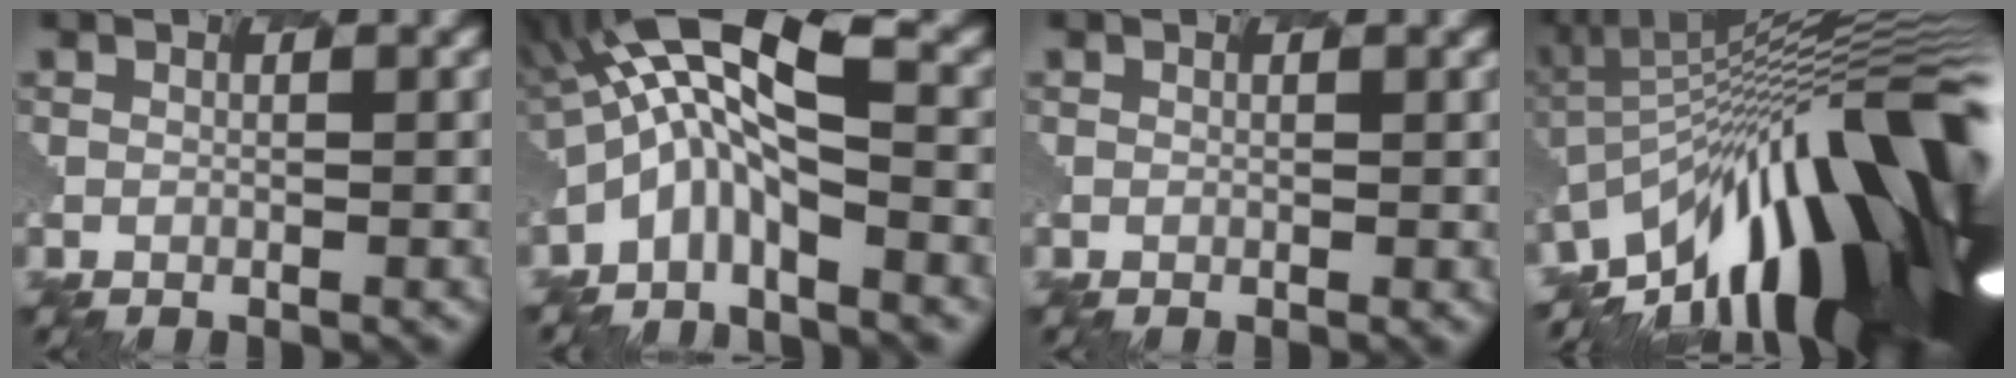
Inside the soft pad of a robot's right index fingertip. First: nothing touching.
{"total": 8.3, "force": [-1.4, 2.4, 7.8], "torque": [-0.164, 0.024, -0.042]}
{"total": 0.6, "force": [0.4, -0.3, -0.4], "torque": [0.001, -0.001, 0.000]}
{"total": 15.9, "force": [-5.8, 6.4, 13.4], "torque": [-0.201, 0.025, -0.132]}